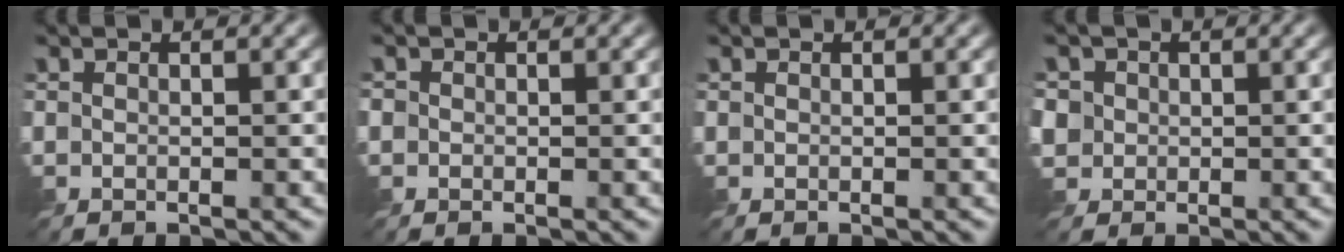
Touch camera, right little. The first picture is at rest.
{"total": 1.0, "force": [-0.1, 0.9, 0.1], "torque": [-0.001, 0.000, -0.006]}
{"total": 0.0}
{"total": 3.2, "force": [0.7, 3.0, 1.0], "torque": [-0.046, 0.008, 0.021]}